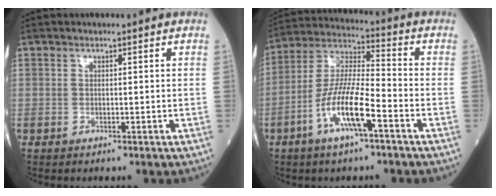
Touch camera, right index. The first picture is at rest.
{"total": 11.8, "force": [-5.0, 1.9, 10.5], "torque": [-0.208, 0.000, -0.099]}